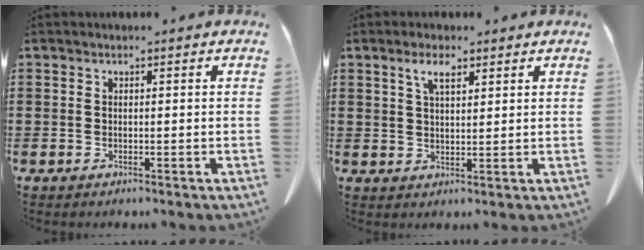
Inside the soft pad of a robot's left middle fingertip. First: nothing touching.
{"total": 4.1, "force": [2.6, 1.3, 2.9], "torque": [-0.055, 0.004, 0.043]}